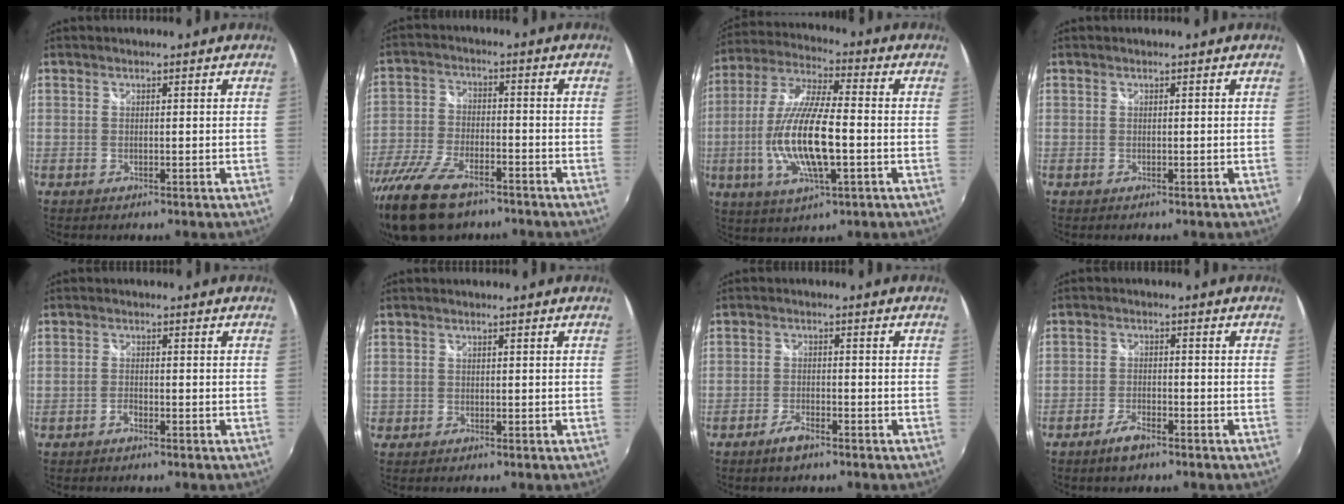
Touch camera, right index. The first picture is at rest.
{"total": 15.2, "force": [-11.2, 6.0, 8.2], "torque": [-0.188, -0.036, -0.208]}
{"total": 16.3, "force": [-3.1, 4.4, 15.4], "torque": [-0.309, -0.009, -0.058]}
{"total": 0.0}
{"total": 1.2, "force": [-0.9, 0.5, 0.6], "torque": [-0.015, 0.000, -0.020]}
{"total": 1.0, "force": [-0.5, 0.9, -0.2], "torque": [-0.001, 0.001, -0.007]}
{"total": 3.5, "force": [-2.8, 1.1, 1.8], "torque": [-0.050, -0.002, -0.055]}
{"total": 4.0, "force": [-3.2, 1.3, 2.1], "torque": [-0.057, -0.002, -0.061]}